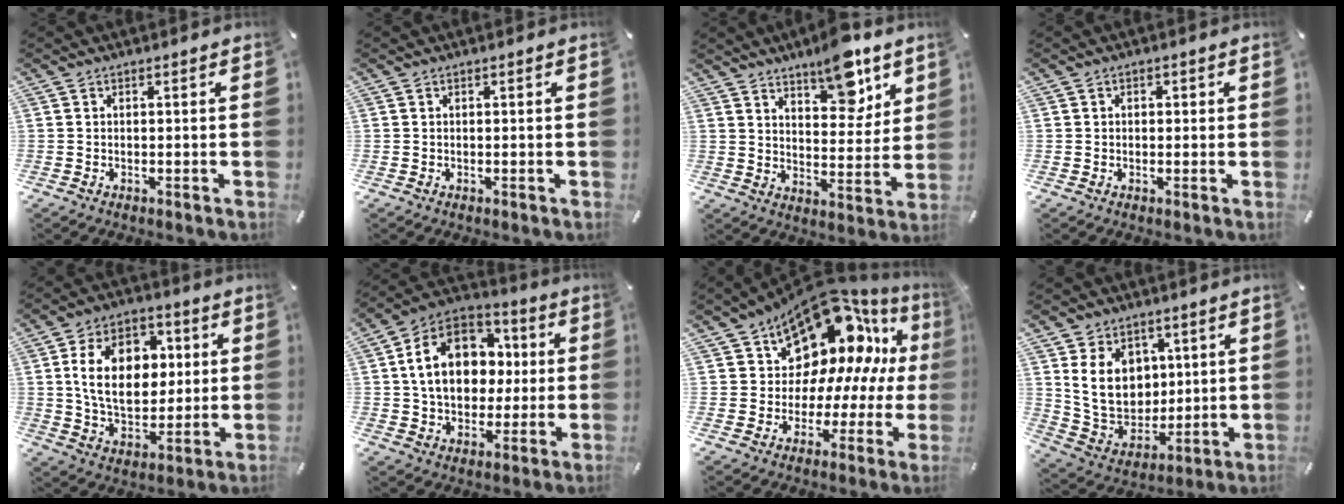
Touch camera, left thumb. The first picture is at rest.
{"total": 0.0}
{"total": 11.1, "force": [8.3, 4.7, 5.7], "torque": [-0.065, -0.053, 0.143]}
{"total": 1.0, "force": [-0.1, 0.9, 0.2], "torque": [-0.005, 0.006, -0.004]}
{"total": 16.2, "force": [2.9, 11.4, 11.1], "torque": [-0.185, 0.016, 0.051]}
{"total": 17.4, "force": [2.3, 13.6, 10.6], "torque": [-0.190, 0.009, 0.046]}
{"total": 16.6, "force": [10.7, 10.5, 7.3], "torque": [-0.101, -0.103, 0.191]}
{"total": 13.5, "force": [4.0, 11.4, 6.0], "torque": [-0.126, -0.015, 0.082]}